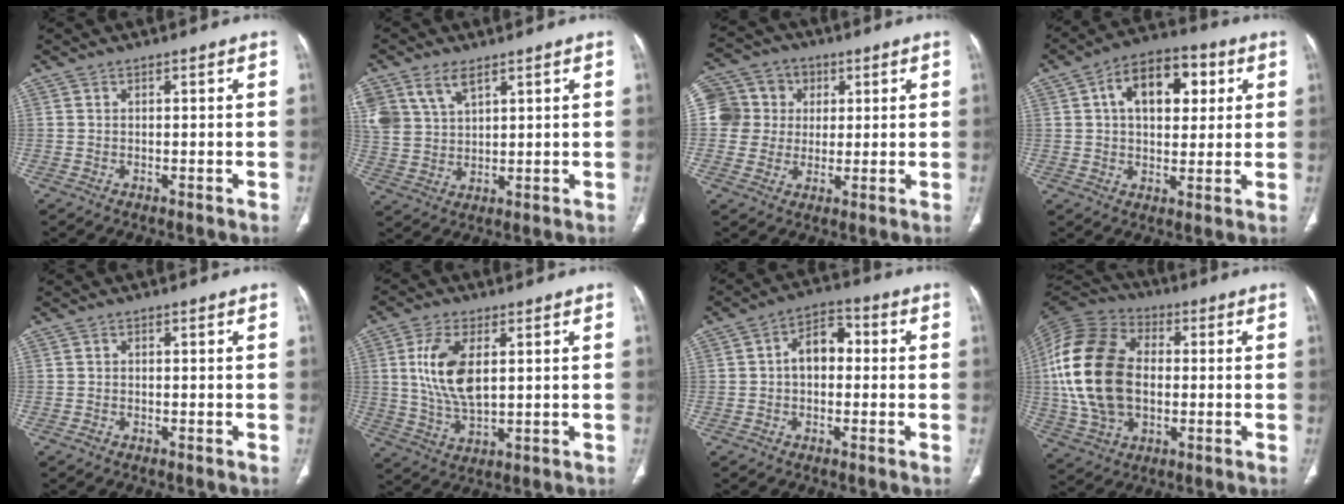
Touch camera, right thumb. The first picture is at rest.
{"total": 9.0, "force": [5.2, 5.1, 5.4], "torque": [-0.106, -0.008, 0.114]}
{"total": 11.2, "force": [2.1, 10.6, 2.9], "torque": [-0.030, 0.016, 0.032]}
{"total": 14.1, "force": [4.0, 8.5, 10.5], "torque": [-0.131, 0.011, 0.058]}
{"total": 0.7, "force": [-0.4, 0.5, 0.2], "torque": [-0.003, 0.001, -0.010]}
{"total": 11.1, "force": [2.3, 5.5, 9.4], "torque": [-0.189, -0.012, 0.050]}
{"total": 7.2, "force": [0.1, 4.8, 5.3], "torque": [-0.066, 0.028, -0.009]}
{"total": 21.8, "force": [0.4, 14.5, 16.3], "torque": [-0.327, 0.014, 0.011]}